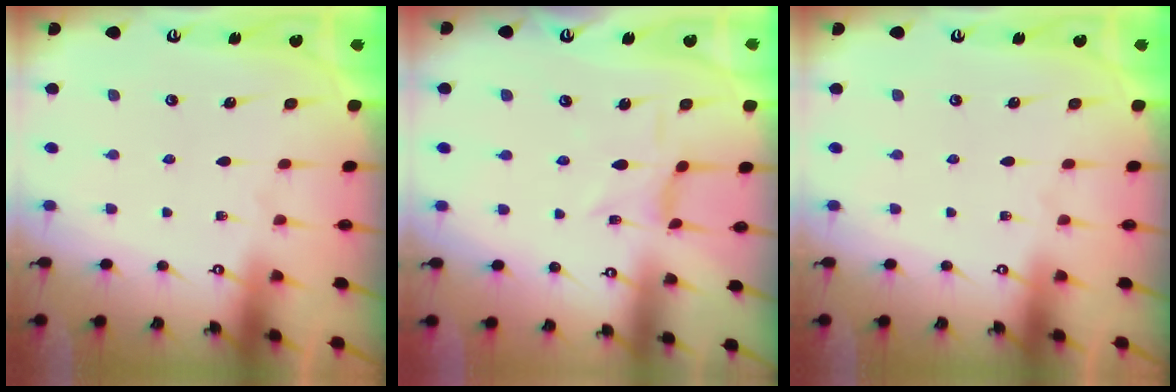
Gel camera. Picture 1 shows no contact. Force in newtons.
{"total": 2.1, "press": 2.1, "slide": 0.5}
{"total": 0.0}